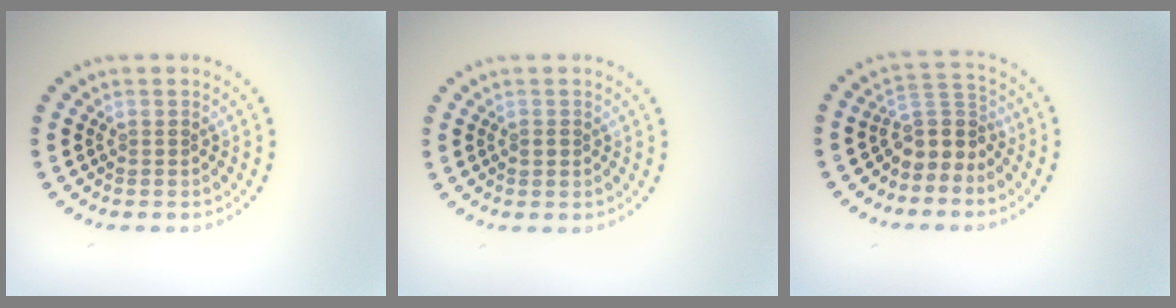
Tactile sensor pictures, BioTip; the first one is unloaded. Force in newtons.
{"total": 1.0, "press": 1.0, "slide": 0.2}
{"total": 3.3, "press": 2.5, "slide": 2.2}